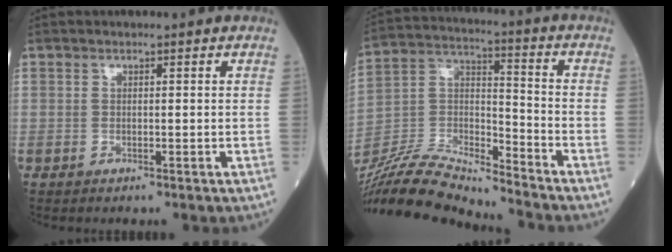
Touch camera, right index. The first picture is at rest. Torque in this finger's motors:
{"motor_torque": [-1.25, -0.79, -0.62, -0.21]}